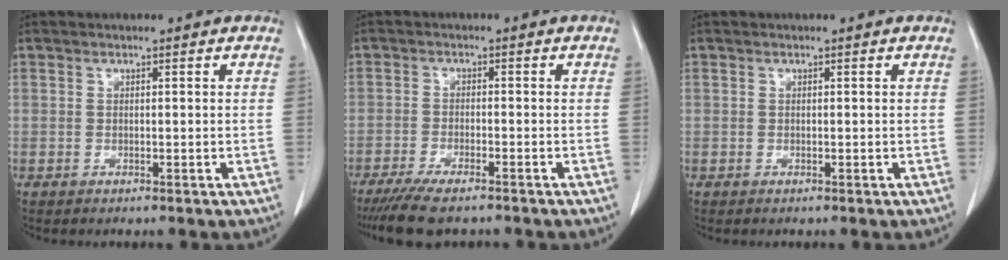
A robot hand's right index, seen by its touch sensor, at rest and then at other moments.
{"total": 7.7, "force": [-6.2, 1.4, 4.3], "torque": [-0.071, -0.016, -0.099]}
{"total": 0.0}